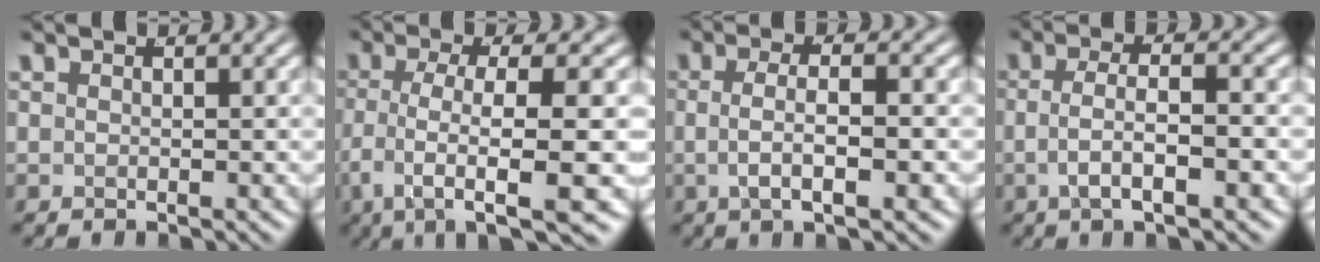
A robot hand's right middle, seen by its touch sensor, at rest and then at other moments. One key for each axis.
{"total": 8.9, "fx": -5.3, "fy": 3.1, "fz": 6.5, "tx": -0.123, "ty": -0.039, "tz": -0.070}
{"total": 3.8, "fx": -0.9, "fy": 1.2, "fz": 3.4, "tx": -0.056, "ty": -0.004, "tz": -0.015}
{"total": 3.8, "fx": -1.4, "fy": 1.4, "fz": 3.3, "tx": -0.056, "ty": -0.006, "tz": -0.024}